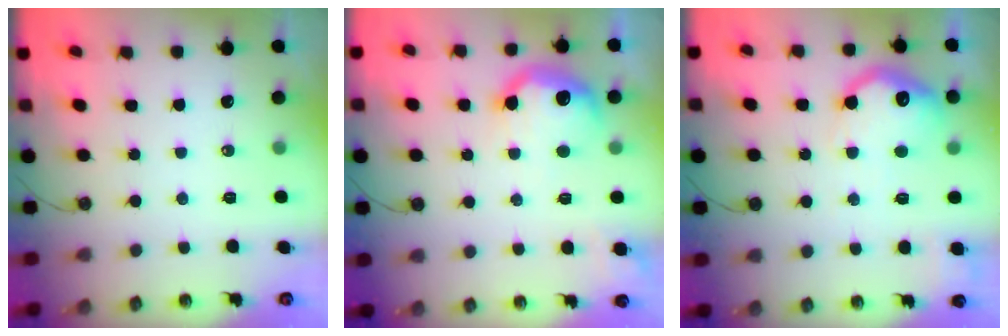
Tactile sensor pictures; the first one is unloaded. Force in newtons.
{"total": 13.8, "press": 13.7, "slide": 1.0}
{"total": 17.0, "press": 16.9, "slide": 0.9}